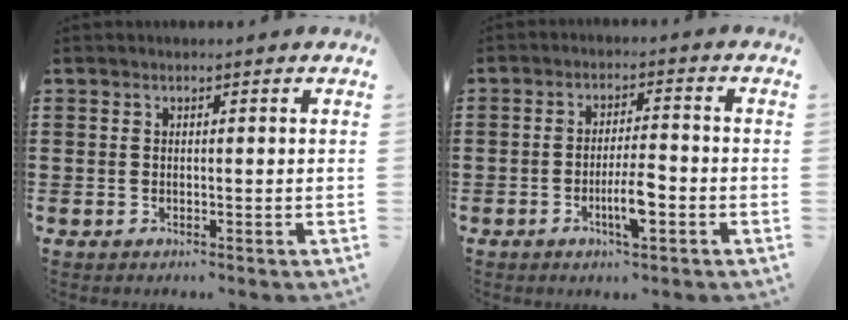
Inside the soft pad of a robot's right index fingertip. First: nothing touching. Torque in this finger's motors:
{"motor_torque": [0.89, 0.84, 0.40, 0.07]}